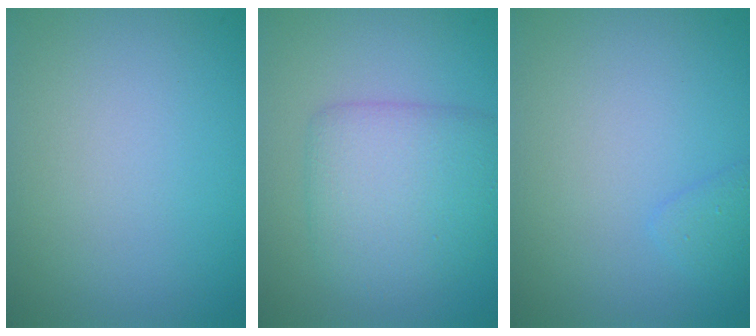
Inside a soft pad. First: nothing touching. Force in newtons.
{"total": 4.6, "press": 4.6, "slide": 0.1}
{"total": 1.1, "press": 1.1, "slide": 0.0}